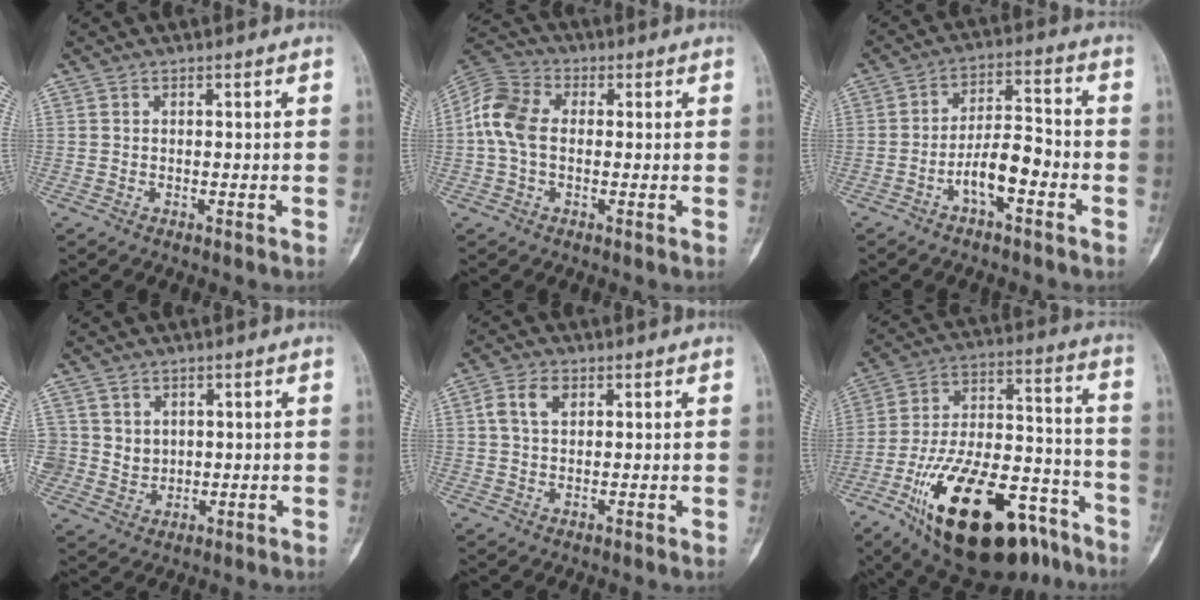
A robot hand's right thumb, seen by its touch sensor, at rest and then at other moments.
{"total": 9.2, "force": [0.1, 6.3, 6.6], "torque": [-0.139, 0.028, -0.007]}
{"total": 8.1, "force": [-3.4, 3.2, 6.6], "torque": [-0.109, 0.040, -0.063]}
{"total": 4.9, "force": [1.6, 4.5, 0.8], "torque": [0.011, -0.009, 0.037]}
{"total": 4.6, "force": [1.4, 3.0, 3.3], "torque": [-0.064, 0.005, 0.026]}
{"total": 30.2, "force": [-16.9, 13.3, 21.2], "torque": [-0.350, 0.073, -0.270]}